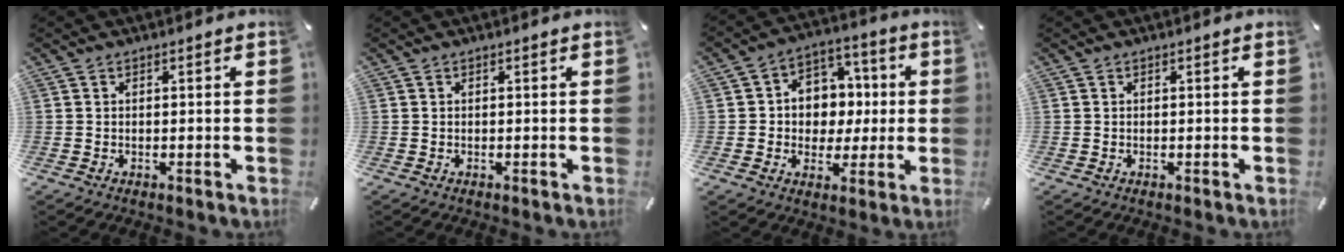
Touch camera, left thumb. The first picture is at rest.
{"total": 0.0}
{"total": 9.0, "force": [-0.5, 8.6, 2.7], "torque": [-0.038, 0.006, -0.006]}
{"total": 0.0}